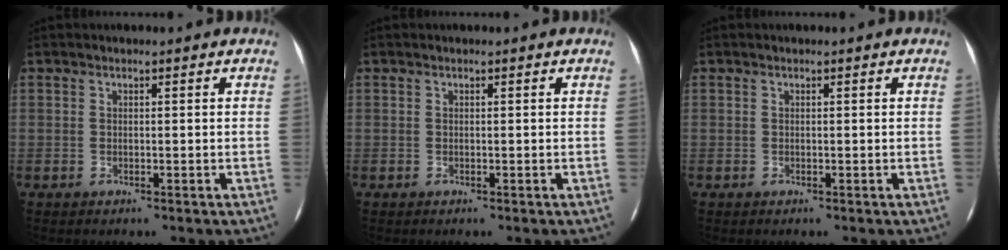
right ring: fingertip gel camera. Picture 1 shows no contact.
{"total": 0.0}
{"total": 0.0}